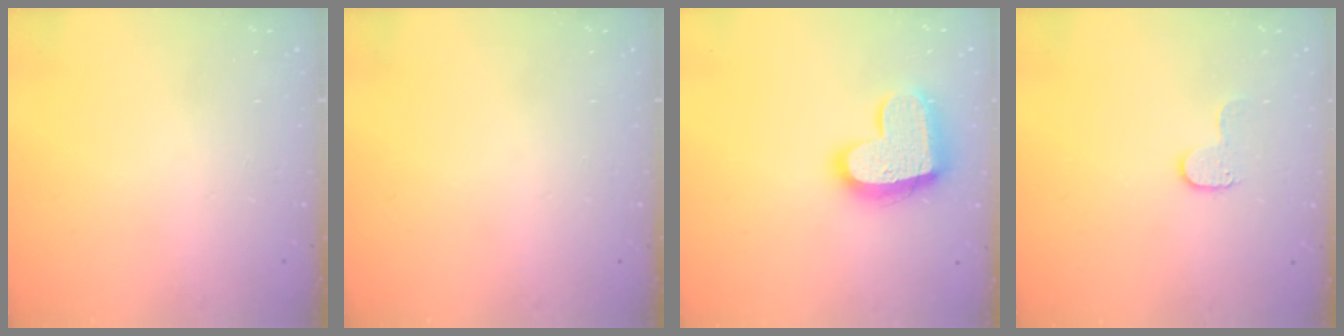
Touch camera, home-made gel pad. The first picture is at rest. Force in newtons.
{"total": 0.0}
{"total": 17.6, "press": 17.5, "slide": 1.3}
{"total": 7.2, "press": 7.2, "slide": 0.4}